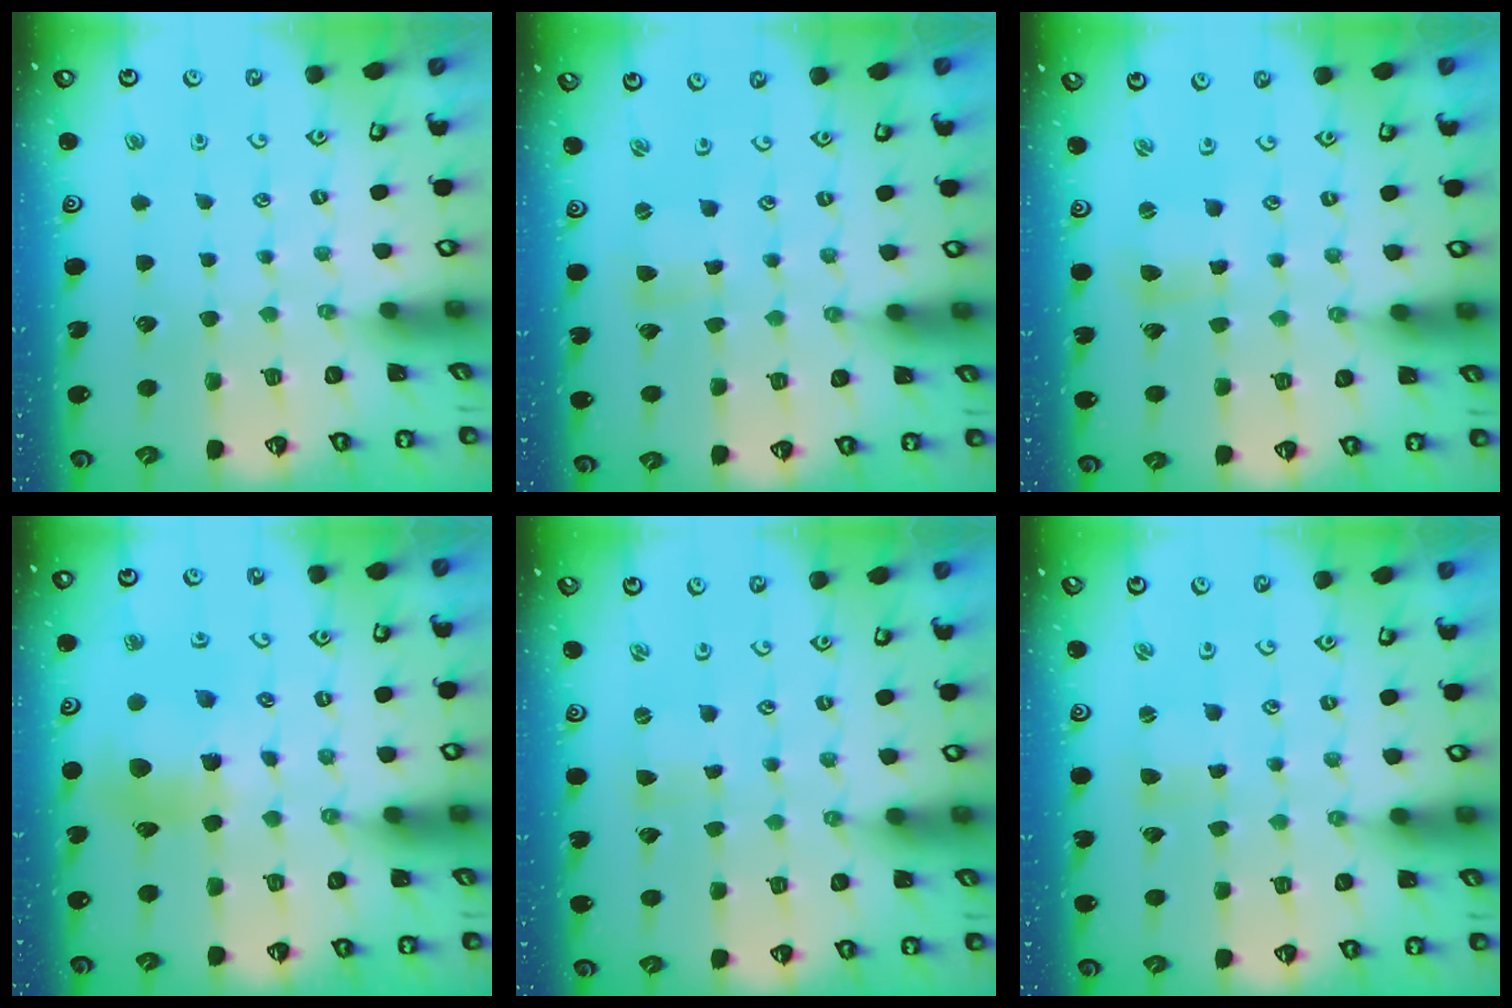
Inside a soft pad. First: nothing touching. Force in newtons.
{"total": 0.8, "press": 0.8, "slide": 0.1}
{"total": 2.4, "press": 2.4, "slide": 0.2}
{"total": 10.5, "press": 10.5, "slide": 0.9}
{"total": 0.0}
{"total": 1.1, "press": 1.1, "slide": 0.2}